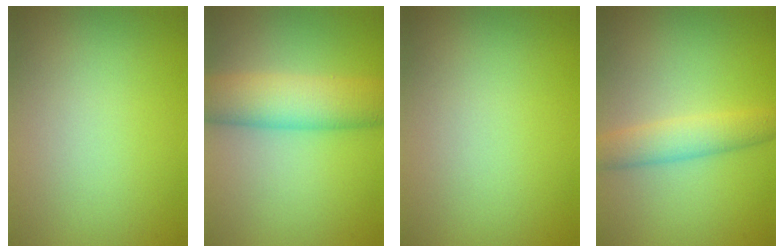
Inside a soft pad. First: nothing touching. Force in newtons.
{"total": 6.8, "press": 6.8, "slide": 0.2}
{"total": 0.0}
{"total": 3.4, "press": 3.4, "slide": 0.1}